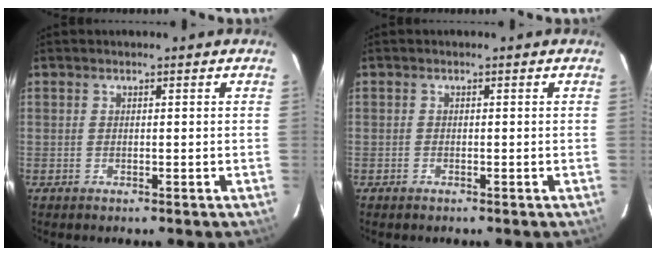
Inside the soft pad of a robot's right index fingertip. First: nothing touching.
{"total": 0.6, "force": [-0.5, 0.3, 0.1], "torque": [-0.002, 0.001, -0.010]}